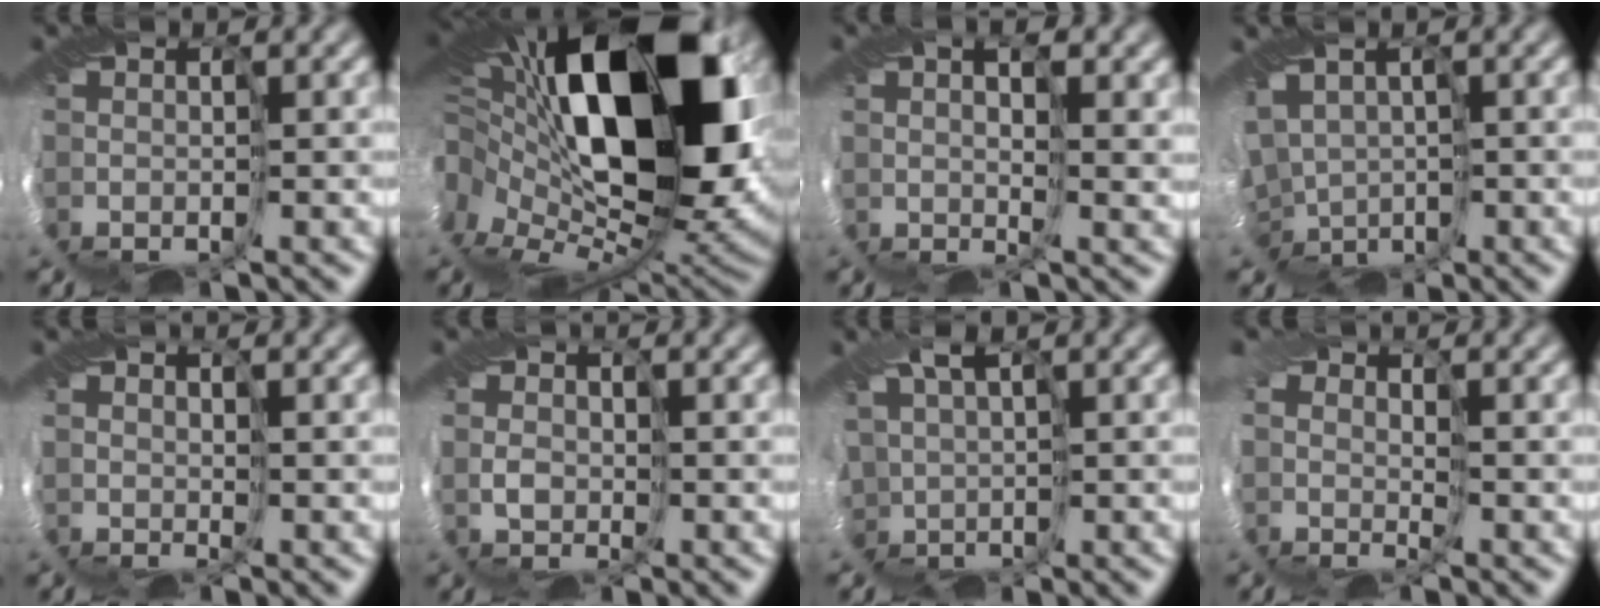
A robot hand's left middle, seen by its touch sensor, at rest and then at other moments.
{"total": 17.0, "force": [4.7, 9.4, 13.4], "torque": [-0.257, 0.002, 0.091]}
{"total": 2.1, "force": [1.7, 0.1, 1.2], "torque": [-0.015, 0.008, 0.025]}
{"total": 5.7, "force": [0.0, 4.5, 3.6], "torque": [-0.054, -0.018, 0.019]}
{"total": 2.5, "force": [1.7, -0.9, -1.5], "torque": [0.016, 0.006, 0.034]}
{"total": 1.5, "force": [0.8, -0.1, -1.2], "torque": [0.009, 0.004, 0.019]}
{"total": 2.9, "force": [1.6, 1.8, 1.5], "torque": [-0.064, 0.005, 0.028]}
{"total": 1.6, "force": [1.4, -0.3, -0.6], "torque": [0.000, 0.004, 0.027]}